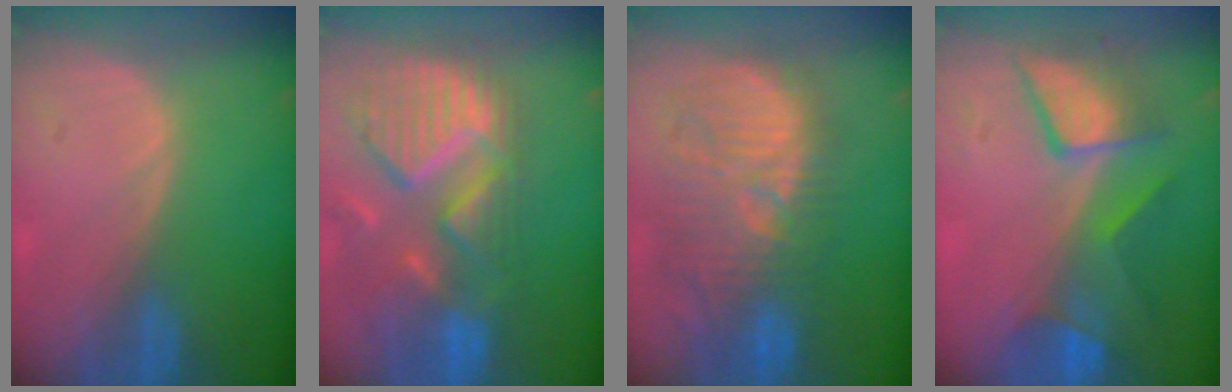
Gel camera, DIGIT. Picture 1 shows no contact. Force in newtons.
{"total": 13.0, "press": 11.0, "slide": 7.0}
{"total": 12.0, "press": 11.5, "slide": 3.4}
{"total": 7.7, "press": 7.7, "slide": 0.7}